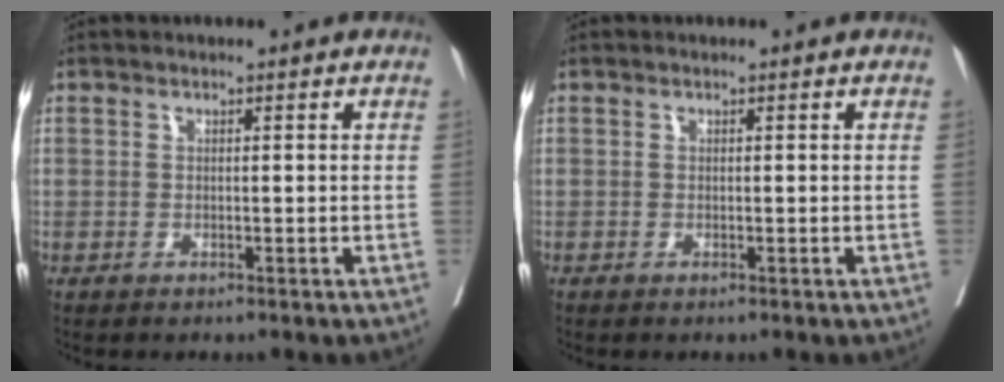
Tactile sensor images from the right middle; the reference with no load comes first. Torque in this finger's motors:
{"motor_torque": [-0.01, 0.00, 0.00, 0.00]}